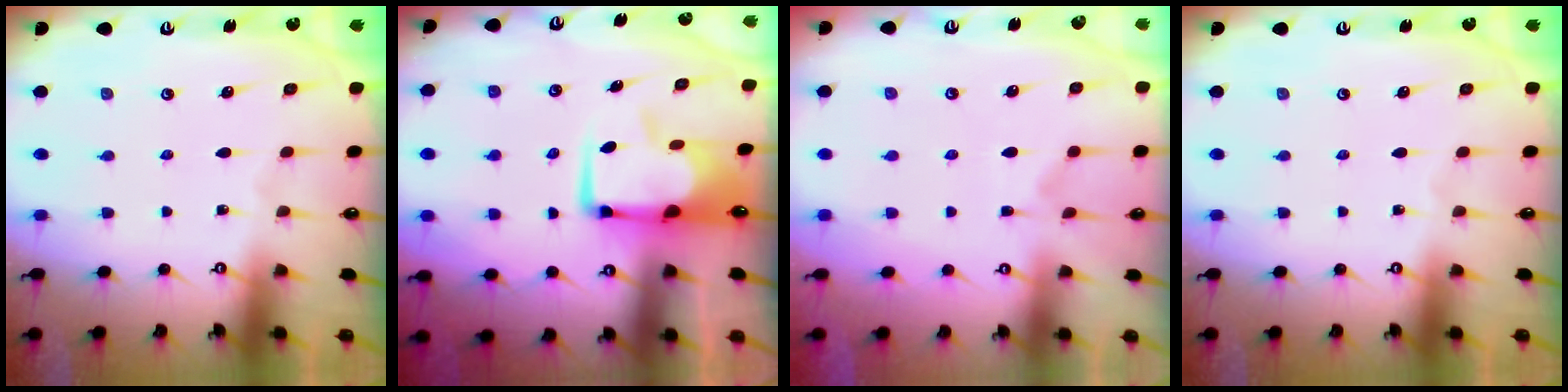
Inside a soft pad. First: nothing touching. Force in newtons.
{"total": 7.6, "press": 7.4, "slide": 1.5}
{"total": 1.1, "press": 0.7, "slide": 0.9}
{"total": 0.0}